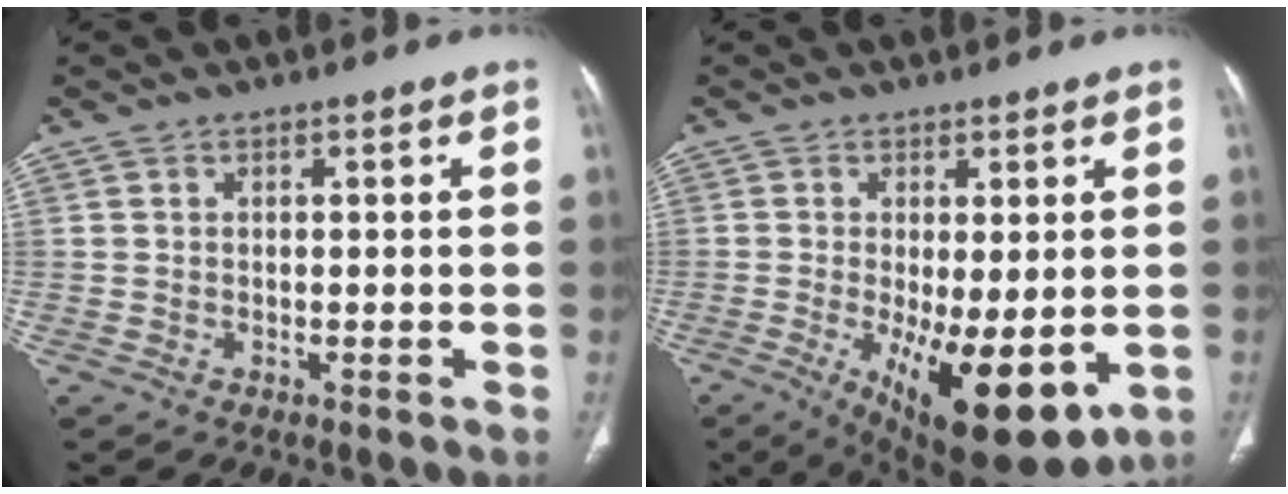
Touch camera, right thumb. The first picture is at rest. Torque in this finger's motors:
{"motor_torque": [1.79, 2.57, 0.25, -0.12, 0.38]}